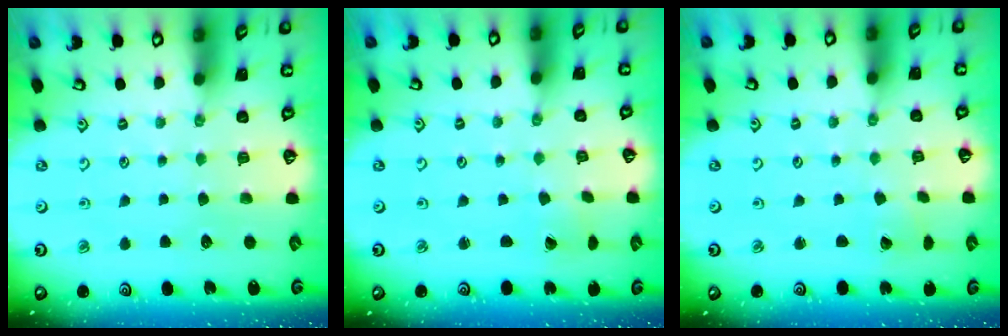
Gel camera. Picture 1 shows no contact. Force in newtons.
{"total": 0.0}
{"total": 1.6, "press": 1.6, "slide": 0.1}